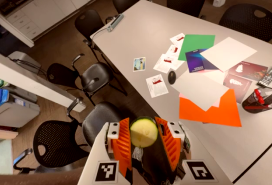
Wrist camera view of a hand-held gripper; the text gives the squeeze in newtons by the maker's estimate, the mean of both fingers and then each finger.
{"total": 11.2, "left": 11.3, "right": 11.2}